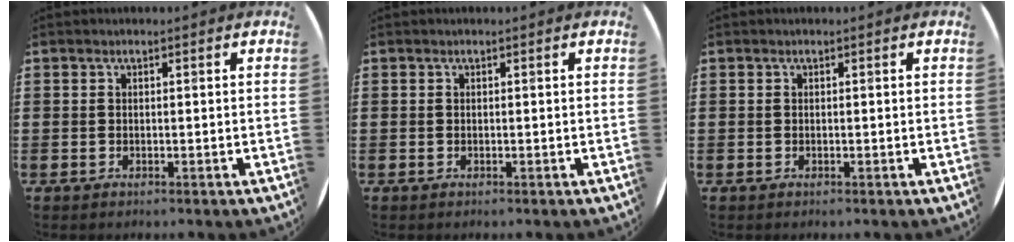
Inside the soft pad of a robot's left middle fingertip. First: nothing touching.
{"total": 0.0}
{"total": 0.0}